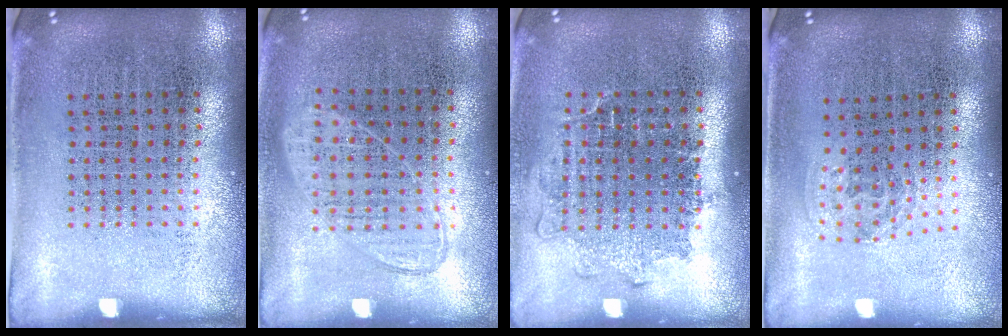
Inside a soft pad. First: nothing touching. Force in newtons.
{"total": 0.9, "press": 0.8, "slide": 0.4}
{"total": 1.2, "press": 1.1, "slide": 0.5}
{"total": 1.0, "press": 0.6, "slide": 0.8}